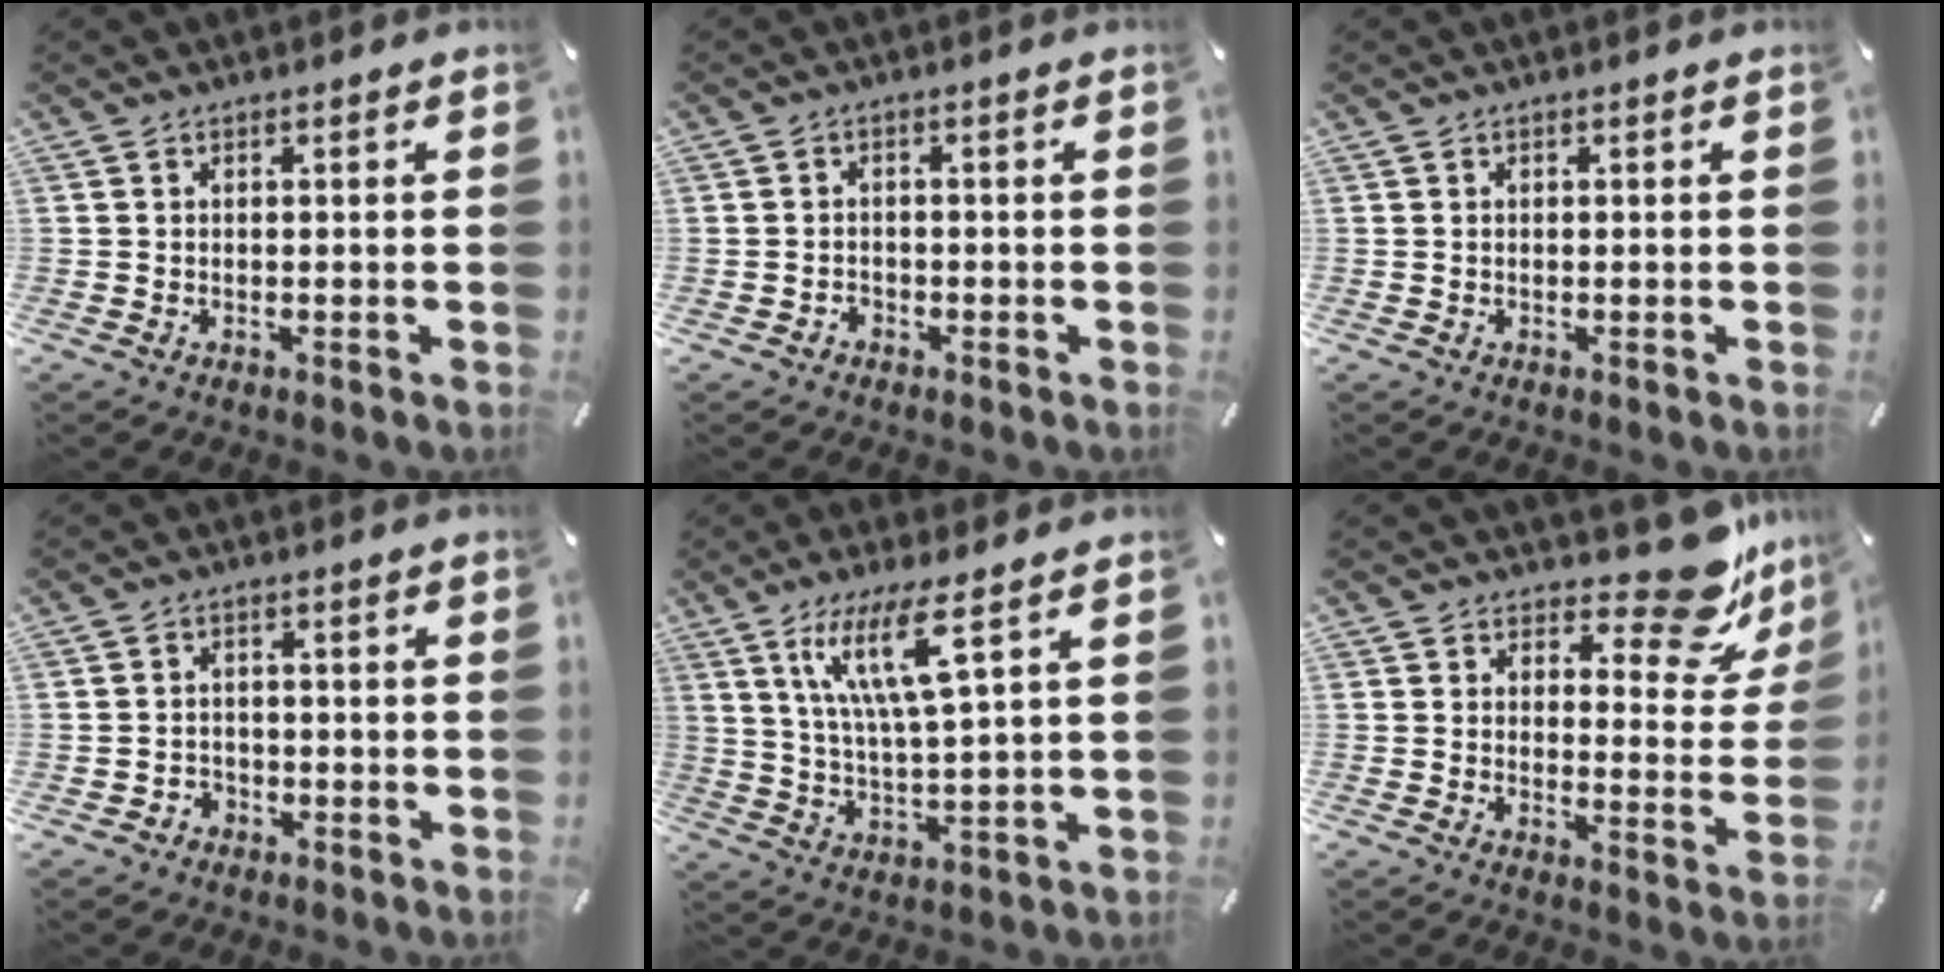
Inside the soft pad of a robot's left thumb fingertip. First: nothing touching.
{"total": 1.7, "force": [-1.1, 1.3, 0.4], "torque": [-0.010, 0.007, -0.026]}
{"total": 0.0}
{"total": 2.7, "force": [-1.6, 2.1, 0.5], "torque": [-0.009, 0.009, -0.035]}
{"total": 11.7, "force": [5.9, 1.5, 10.0], "torque": [-0.211, -0.004, 0.097]}
{"total": 13.3, "force": [10.2, 4.8, 7.0], "torque": [-0.081, -0.086, 0.169]}